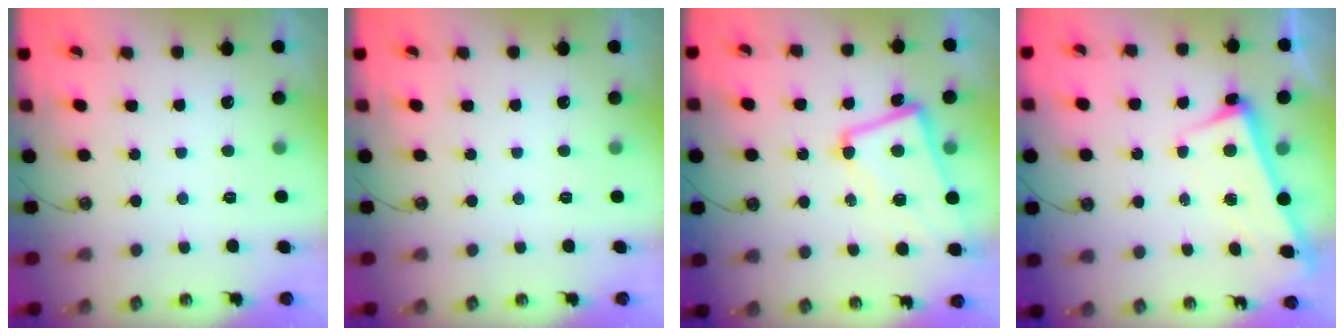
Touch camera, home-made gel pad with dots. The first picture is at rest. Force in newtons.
{"total": 0.0}
{"total": 4.0, "press": 3.7, "slide": 1.4}
{"total": 2.7, "press": 2.6, "slide": 0.8}